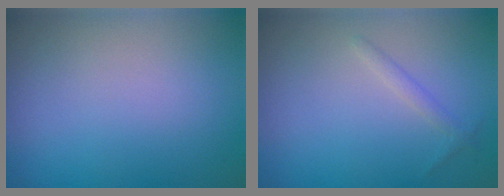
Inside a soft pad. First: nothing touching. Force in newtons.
{"total": 0.9, "press": 0.9, "slide": 0.1}